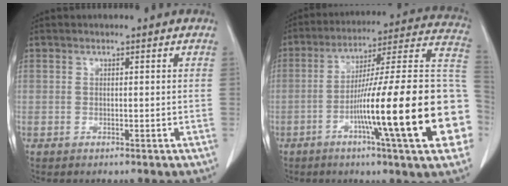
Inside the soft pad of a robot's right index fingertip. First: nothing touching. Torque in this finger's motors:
{"motor_torque": [2.14, 0.00, 0.63, 0.21]}